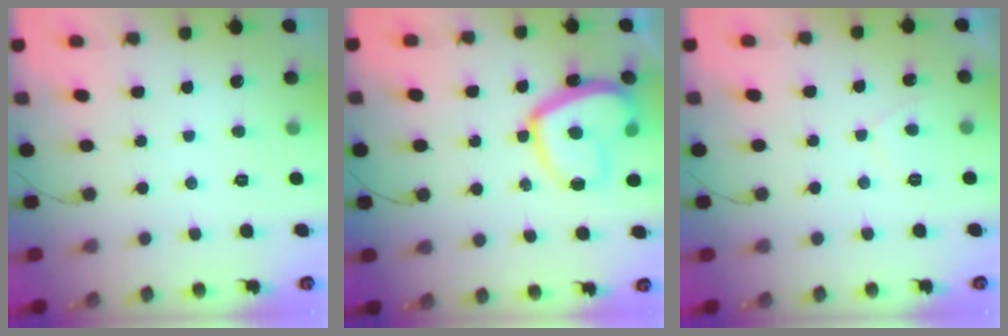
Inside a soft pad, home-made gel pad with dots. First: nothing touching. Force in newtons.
{"total": 15.4, "press": 15.4, "slide": 1.2}
{"total": 1.8, "press": 1.7, "slide": 0.6}